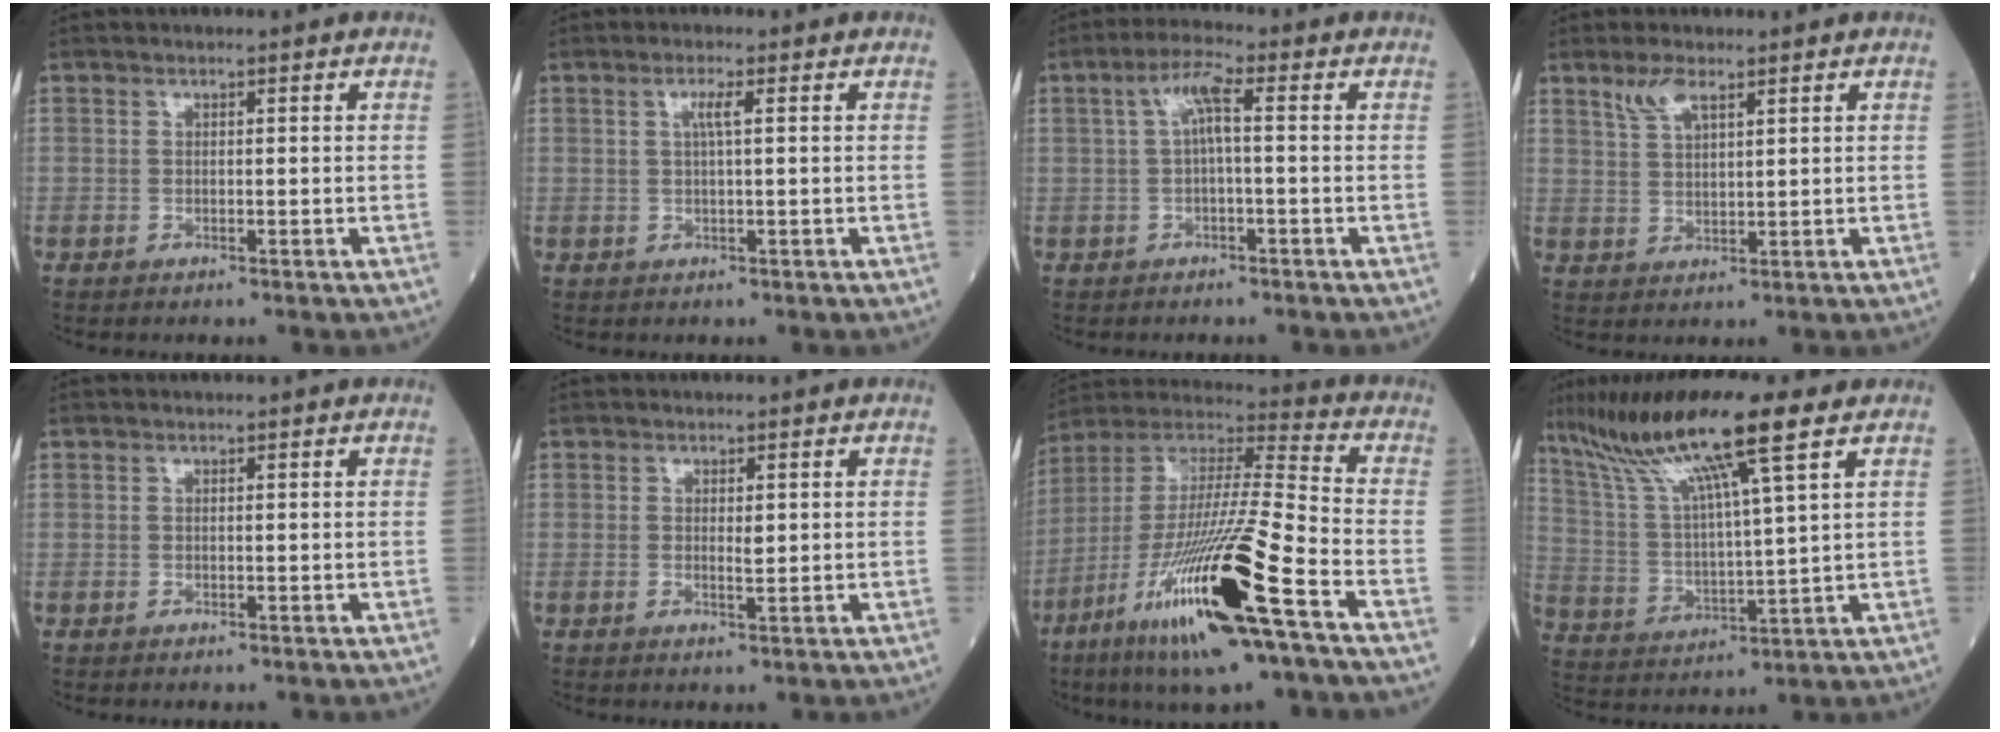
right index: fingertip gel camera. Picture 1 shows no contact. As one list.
[{"total": 2.0, "force": [0.6, -0.2, 1.9], "torque": [-0.039, 0.002, 0.011]}, {"total": 4.5, "force": [0.4, 0.5, 4.5], "torque": [-0.085, 0.018, 0.009]}, {"total": 4.0, "force": [2.8, 1.0, 2.7], "torque": [-0.062, 0.005, 0.061]}, {"total": 0.0}, {"total": 1.5, "force": [0.3, 0.3, 1.4], "torque": [-0.026, -0.002, 0.007]}, {"total": 23.3, "force": [-10.7, 1.1, 20.7], "torque": [-0.409, -0.052, -0.200]}, {"total": 16.4, "force": [11.0, -0.3, 12.2], "torque": [-0.234, 0.023, 0.200]}]